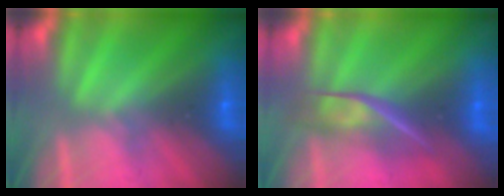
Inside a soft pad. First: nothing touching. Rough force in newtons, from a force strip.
{"total": 2.3}